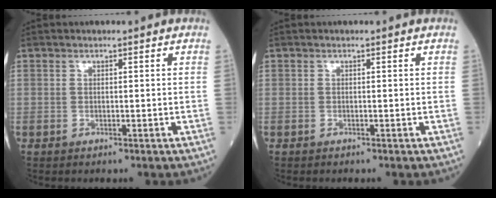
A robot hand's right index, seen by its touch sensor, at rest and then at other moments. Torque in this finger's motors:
{"motor_torque": [-0.09, -0.01, -0.02, -0.01]}